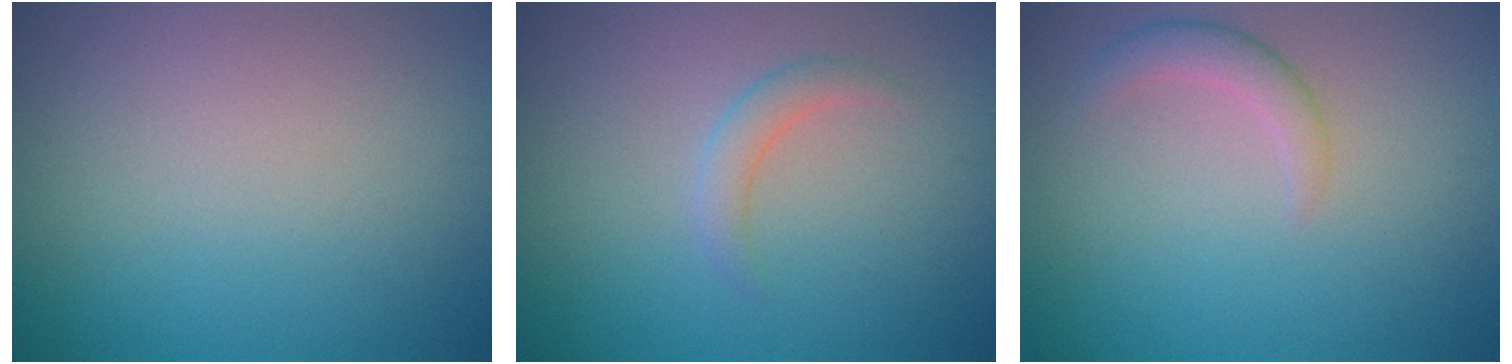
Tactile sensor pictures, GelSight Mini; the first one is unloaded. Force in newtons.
{"total": 1.5, "press": 1.5, "slide": 0.0}
{"total": 1.8, "press": 1.8, "slide": 0.1}